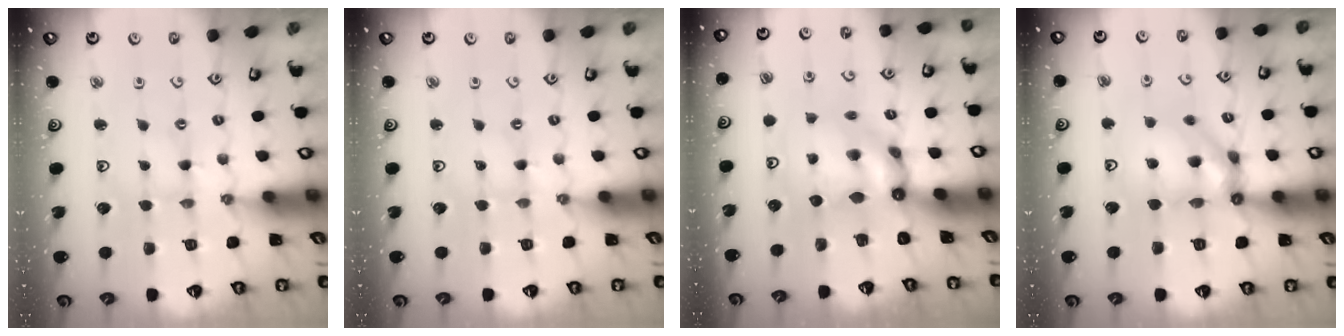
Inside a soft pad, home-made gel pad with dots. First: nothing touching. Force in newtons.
{"total": 0.0}
{"total": 7.1, "press": 7.1, "slide": 0.6}
{"total": 11.4, "press": 11.3, "slide": 1.8}